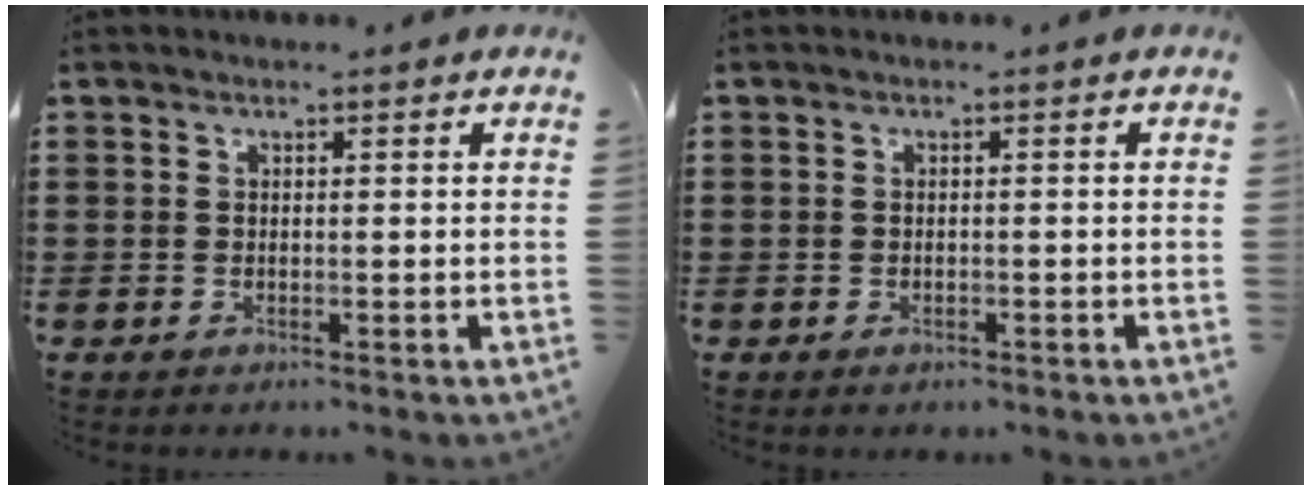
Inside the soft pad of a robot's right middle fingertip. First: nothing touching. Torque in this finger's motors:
{"motor_torque": [0.55, 0.26, -0.04, 0.00]}